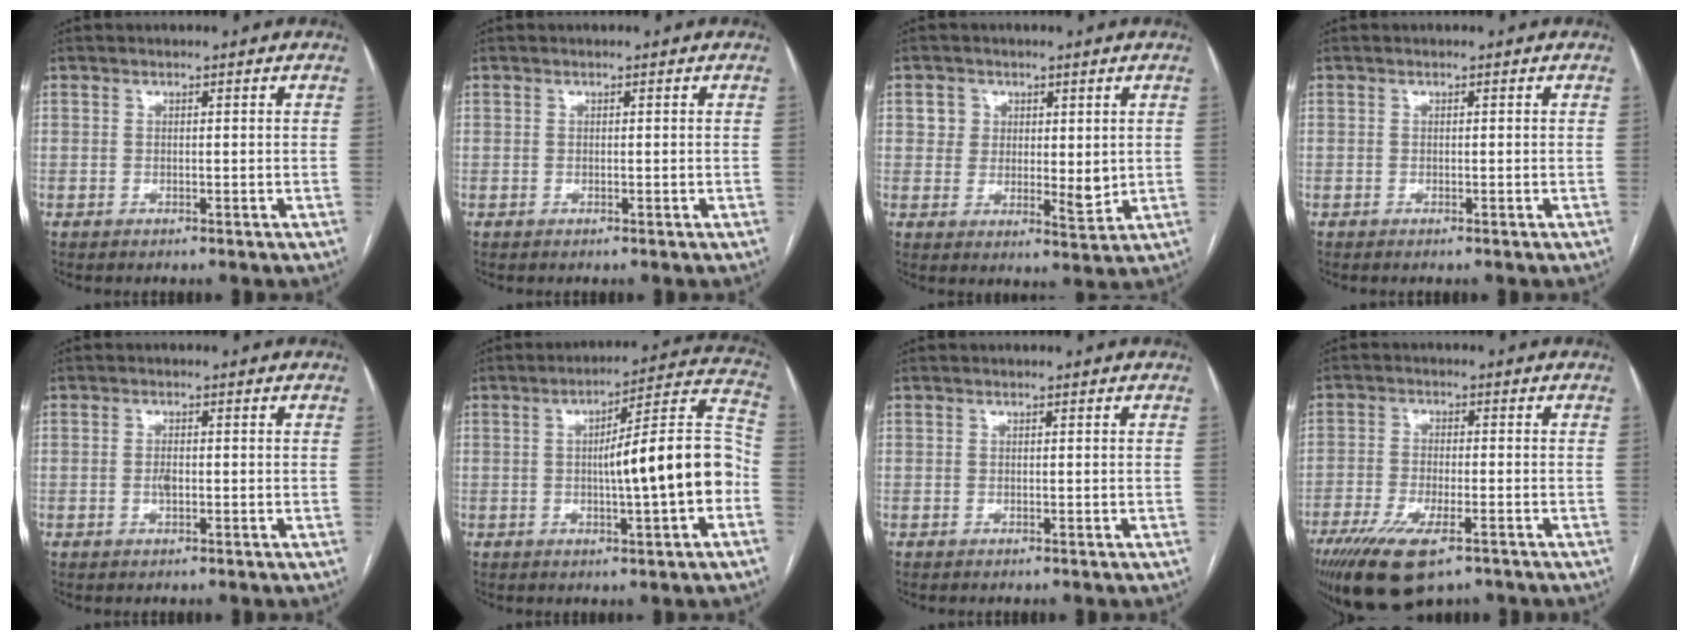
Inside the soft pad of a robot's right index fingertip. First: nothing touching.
{"total": 0.0}
{"total": 5.4, "force": [1.4, 4.0, 3.3], "torque": [-0.040, -0.013, 0.026]}
{"total": 0.0}
{"total": 1.6, "force": [-0.3, 0.6, 1.4], "torque": [-0.028, 0.001, -0.005]}
{"total": 14.7, "force": [-2.2, 1.0, 14.4], "torque": [-0.206, 0.029, -0.033]}
{"total": 0.0}
{"total": 12.0, "force": [-7.6, 3.7, 8.6], "torque": [-0.155, -0.023, -0.124]}